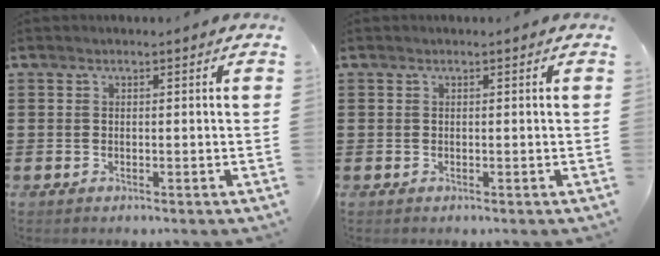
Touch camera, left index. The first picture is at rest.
{"total": 0.0}